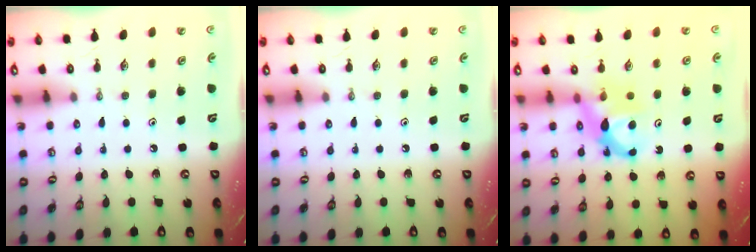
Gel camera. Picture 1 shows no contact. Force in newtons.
{"total": 0.0}
{"total": 6.8, "press": 6.8, "slide": 0.2}